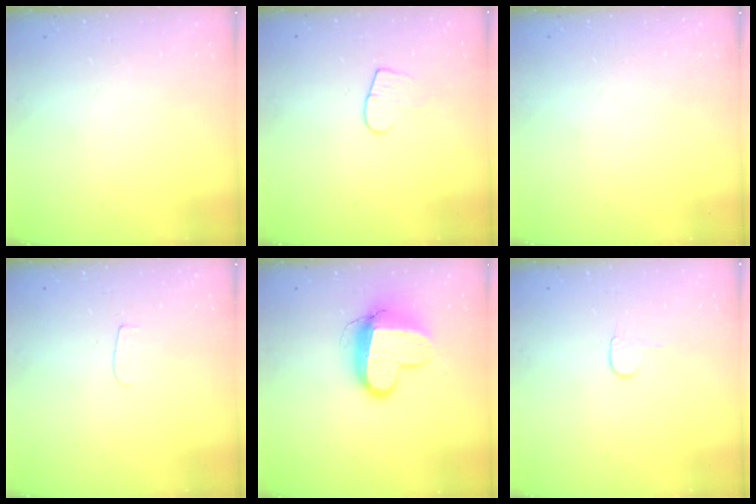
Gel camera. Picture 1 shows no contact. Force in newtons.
{"total": 7.3, "press": 7.3, "slide": 0.5}
{"total": 0.0}
{"total": 3.5, "press": 3.4, "slide": 0.4}
{"total": 12.4, "press": 12.3, "slide": 1.3}
{"total": 3.7, "press": 3.7, "slide": 0.4}